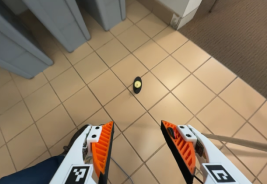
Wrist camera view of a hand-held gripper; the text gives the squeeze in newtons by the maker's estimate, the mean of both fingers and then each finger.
{"total": 0.0}